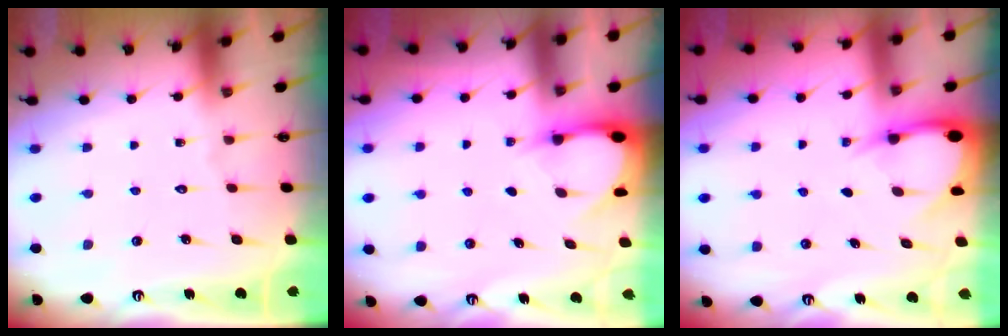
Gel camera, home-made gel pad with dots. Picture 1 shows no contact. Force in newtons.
{"total": 2.9, "press": 2.9, "slide": 0.3}
{"total": 3.7, "press": 3.7, "slide": 0.5}